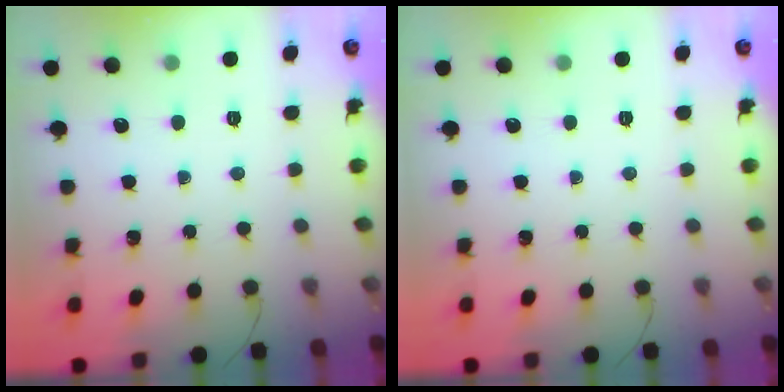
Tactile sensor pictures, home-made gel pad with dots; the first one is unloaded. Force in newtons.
{"total": 0.0}